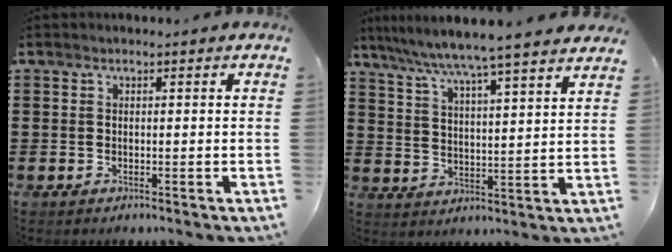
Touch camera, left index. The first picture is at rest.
{"total": 6.1, "force": [5.5, -1.2, 2.3], "torque": [-0.068, -0.040, 0.089]}